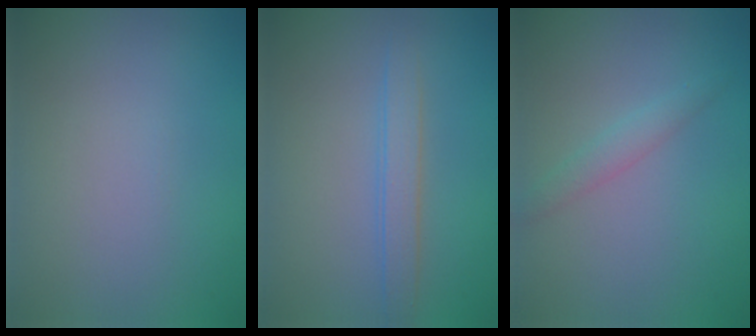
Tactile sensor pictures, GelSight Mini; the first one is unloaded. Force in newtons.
{"total": 1.9, "press": 1.9, "slide": 0.2}
{"total": 1.4, "press": 1.4, "slide": 0.1}